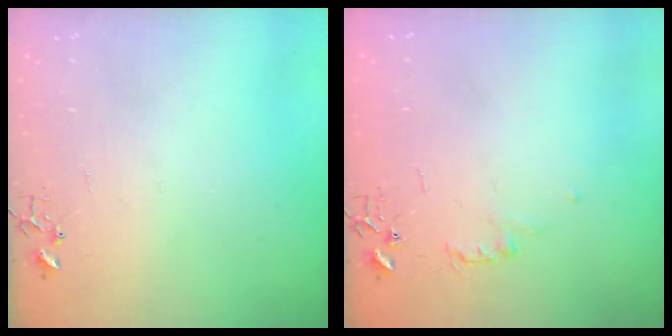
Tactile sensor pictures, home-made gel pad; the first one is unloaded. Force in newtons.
{"total": 4.8, "press": 4.7, "slide": 0.6}